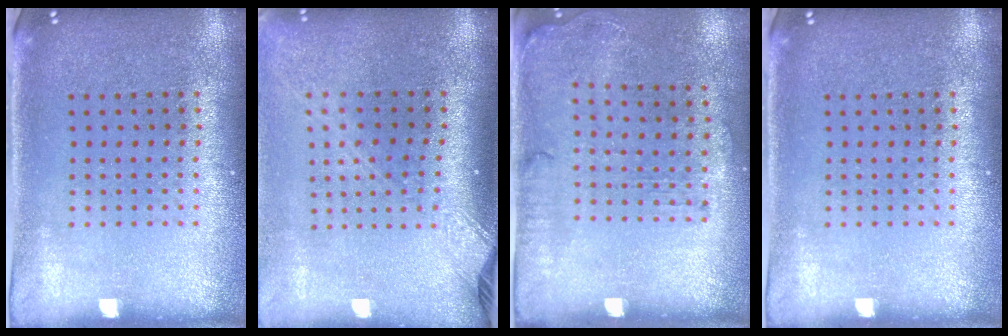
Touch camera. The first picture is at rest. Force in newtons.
{"total": 2.2, "press": 1.7, "slide": 1.4}
{"total": 1.6, "press": 1.3, "slide": 1.0}
{"total": 0.0}